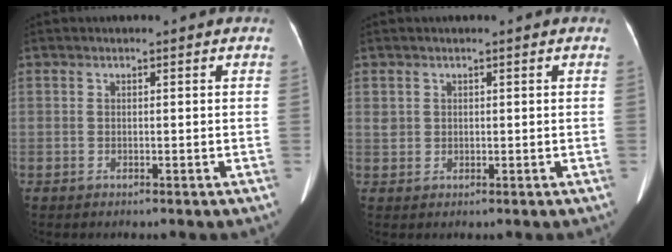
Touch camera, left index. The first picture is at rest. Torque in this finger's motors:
{"motor_torque": [-0.12, 0.00, -0.01, -0.01]}